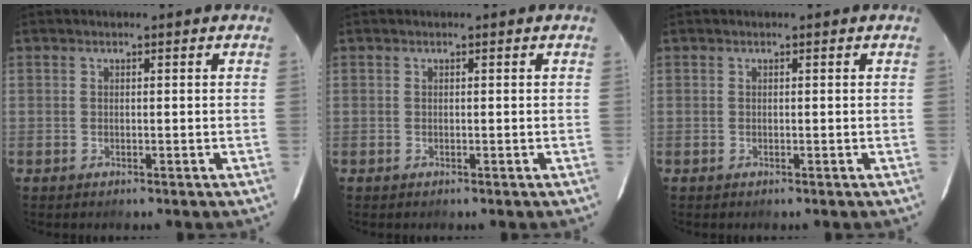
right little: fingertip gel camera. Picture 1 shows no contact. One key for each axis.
{"total": 0.0}
{"total": 0.0}